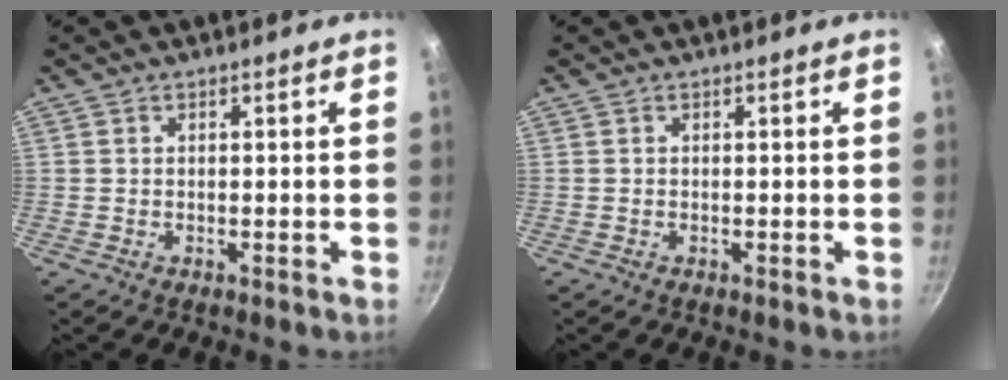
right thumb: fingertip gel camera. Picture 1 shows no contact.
{"total": 0.0}